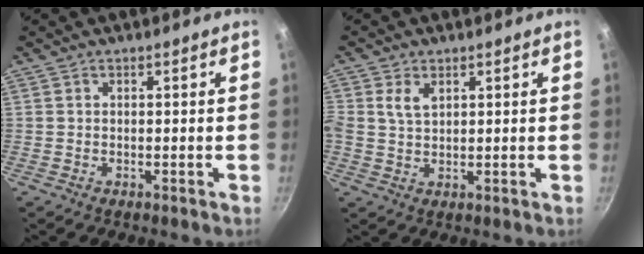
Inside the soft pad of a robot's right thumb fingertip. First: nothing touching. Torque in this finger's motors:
{"motor_torque": [-0.15, 0.35, 0.20, 0.34, 0.09]}